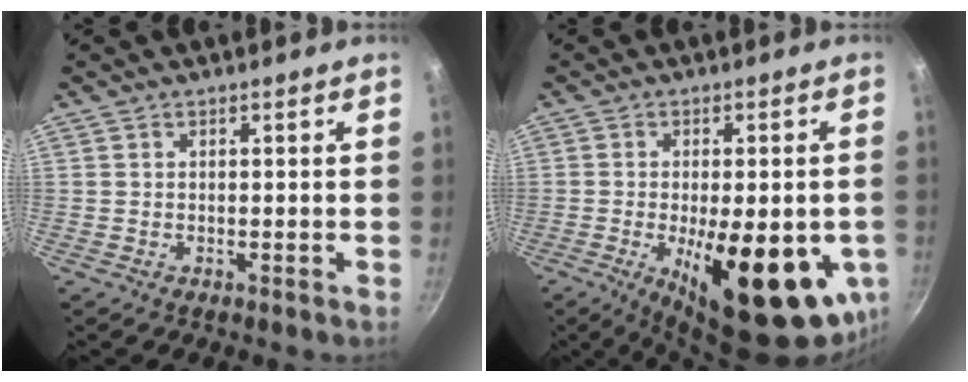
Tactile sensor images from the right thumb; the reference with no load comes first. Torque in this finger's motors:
{"motor_torque": [2.37, 2.66, 2.05, -0.72, 0.36]}